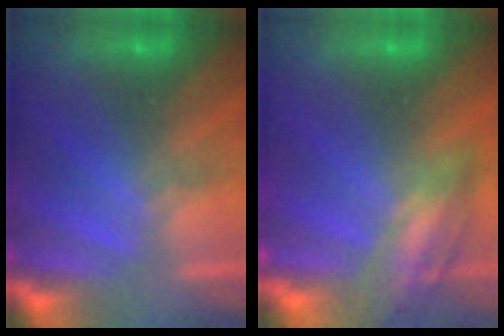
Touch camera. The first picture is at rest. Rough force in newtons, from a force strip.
{"total": 2.3}